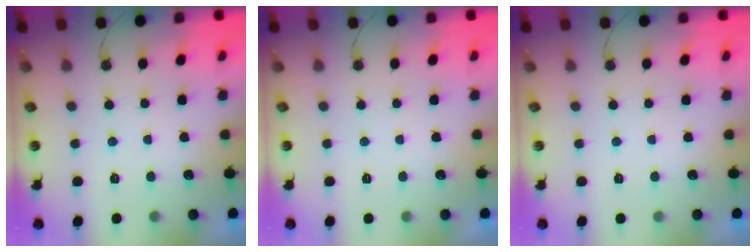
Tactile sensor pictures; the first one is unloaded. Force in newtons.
{"total": 0.0}
{"total": 0.0}